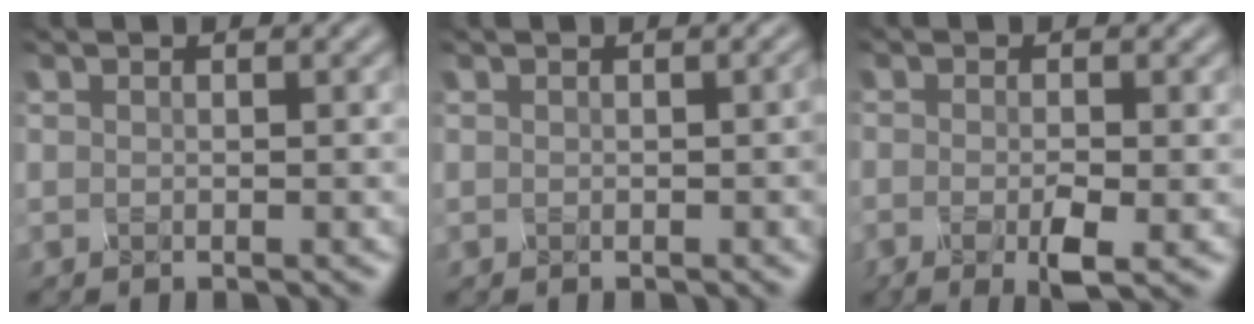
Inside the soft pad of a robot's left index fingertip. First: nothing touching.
{"total": 0.8, "force": [-0.3, 0.1, 0.7], "torque": [-0.014, 0.007, 0.006]}
{"total": 2.7, "force": [-1.7, -0.1, 2.0], "torque": [-0.056, -0.011, -0.006]}